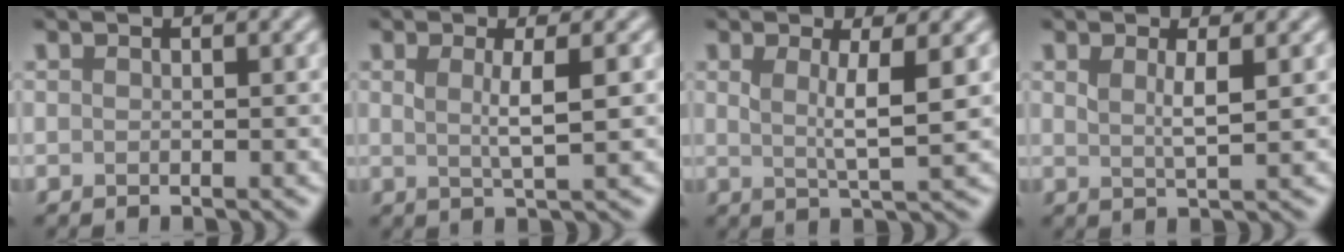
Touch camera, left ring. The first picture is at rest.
{"total": 2.7, "force": [0.5, 0.6, 2.6], "torque": [-0.044, -0.003, 0.008]}
{"total": 3.3, "force": [0.8, 0.8, 3.1], "torque": [-0.050, -0.007, 0.012]}
{"total": 1.9, "force": [0.8, 0.5, 1.7], "torque": [-0.031, -0.005, 0.015]}